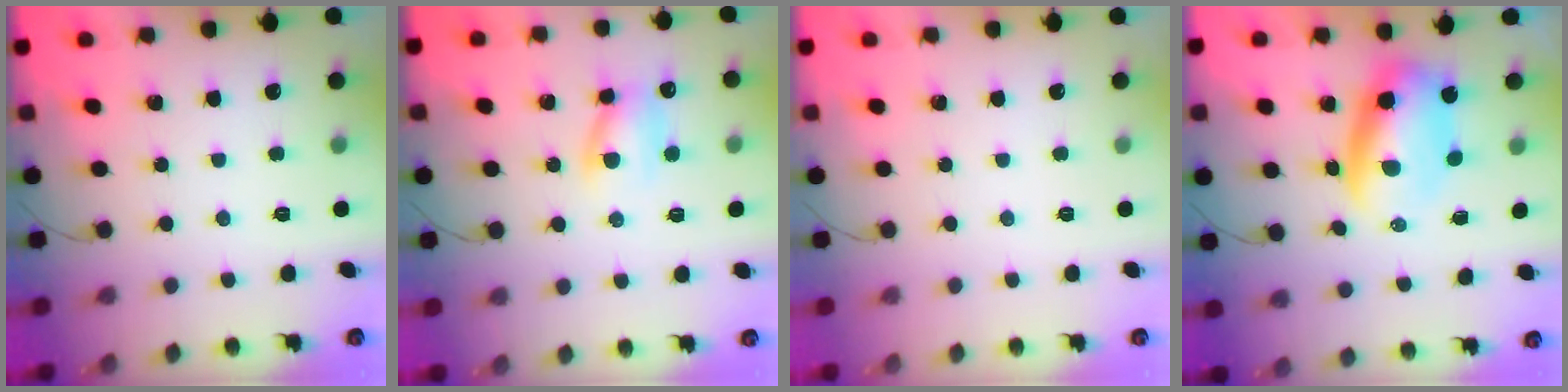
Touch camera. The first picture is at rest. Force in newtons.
{"total": 8.3, "press": 8.2, "slide": 1.4}
{"total": 0.0}
{"total": 6.7, "press": 6.5, "slide": 1.9}